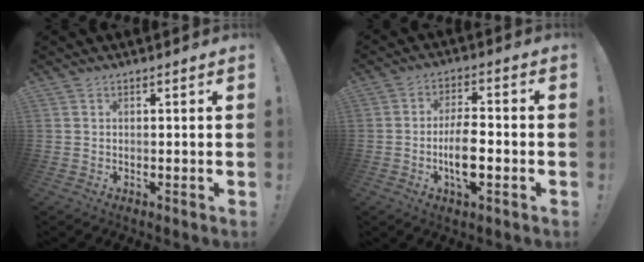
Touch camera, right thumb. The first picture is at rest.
{"total": 9.7, "force": [-2.7, 3.8, 8.5], "torque": [-0.155, 0.002, -0.051]}